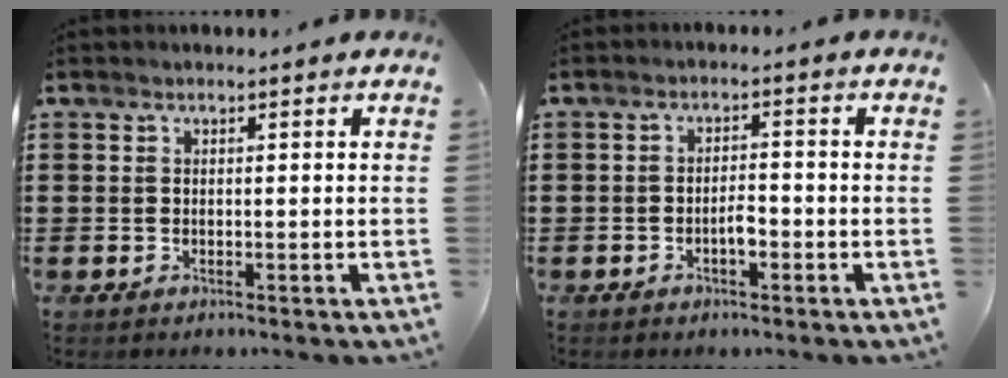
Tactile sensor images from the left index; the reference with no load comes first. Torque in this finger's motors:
{"motor_torque": [0.05, 0.05, 0.11, 0.03]}